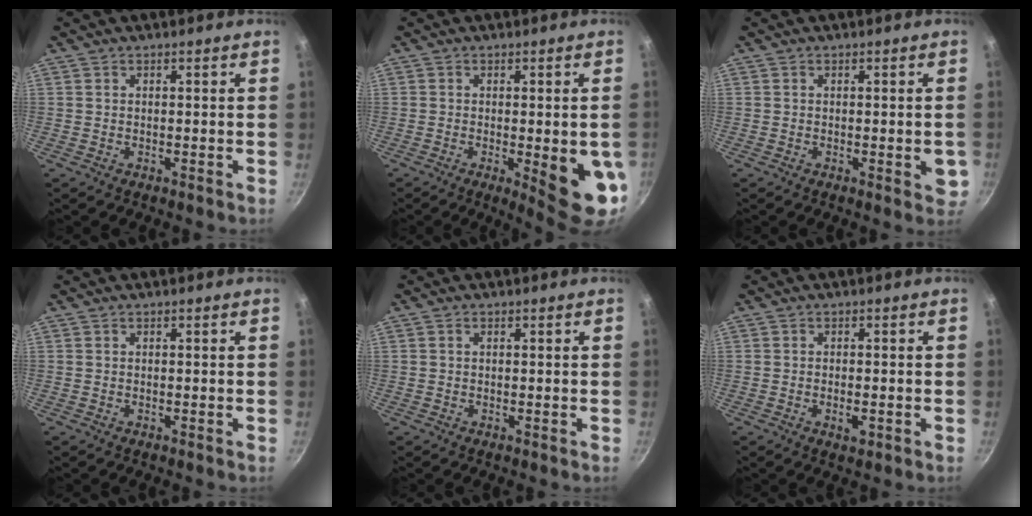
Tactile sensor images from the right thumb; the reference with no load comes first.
{"total": 11.7, "force": [-2.3, 3.0, 11.0], "torque": [-0.120, -0.007, -0.020]}
{"total": 3.5, "force": [-0.7, 1.3, 3.2], "torque": [-0.030, -0.004, -0.010]}
{"total": 0.0}
{"total": 0.5, "force": [0.2, 0.3, 0.4], "torque": [-0.007, 0.003, 0.003]}
{"total": 2.4, "force": [-0.8, 1.1, 2.0], "torque": [-0.037, -0.001, -0.013]}